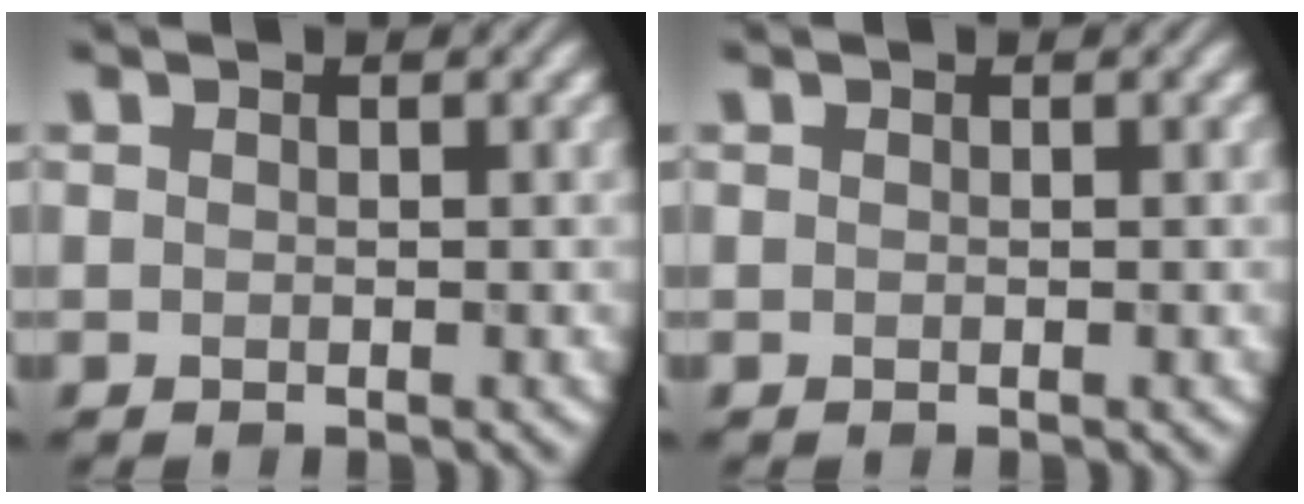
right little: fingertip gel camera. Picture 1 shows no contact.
{"total": 0.0}